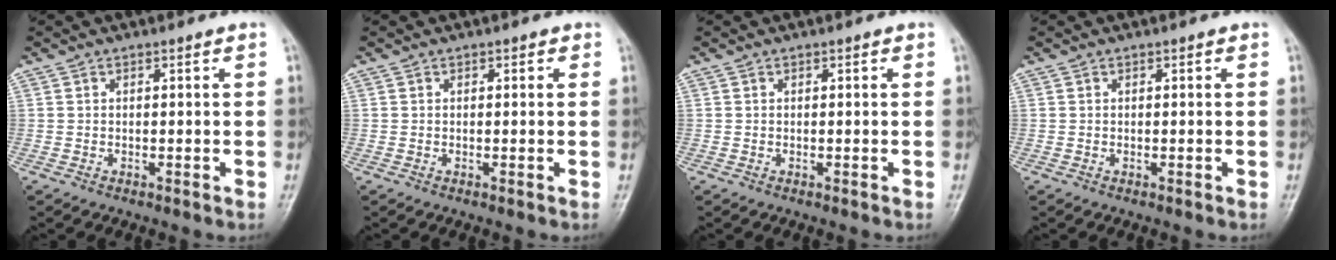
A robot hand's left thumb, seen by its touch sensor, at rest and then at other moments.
{"total": 0.8, "force": [0.3, 0.6, 0.4], "torque": [0.003, 0.000, 0.001]}
{"total": 0.0}
{"total": 0.0}